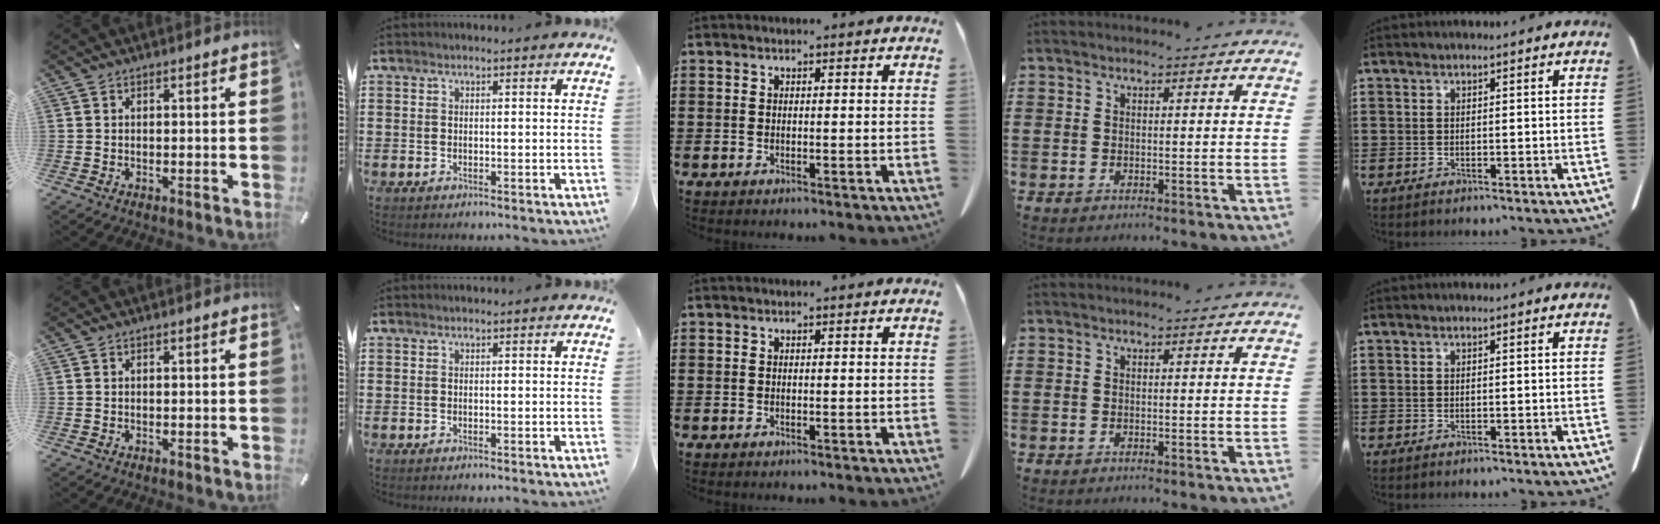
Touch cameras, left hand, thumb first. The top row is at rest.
{}